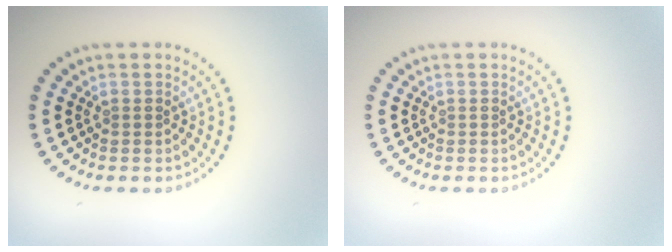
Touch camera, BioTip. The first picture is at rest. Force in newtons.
{"total": 0.0}